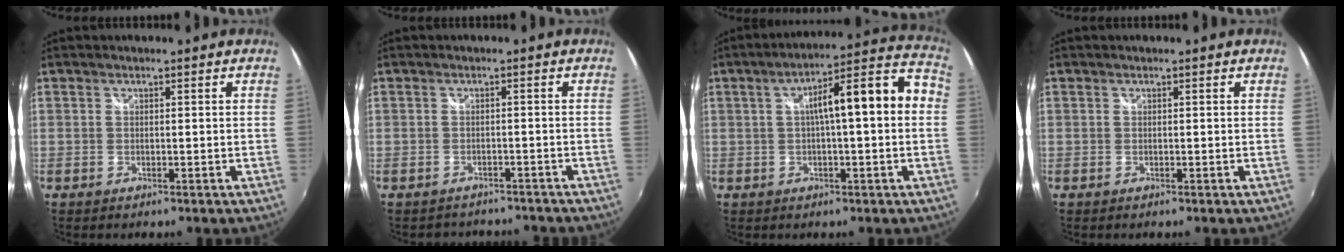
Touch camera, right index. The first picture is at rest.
{"total": 6.9, "force": [-6.2, 2.4, 1.8], "torque": [-0.040, -0.011, -0.077]}
{"total": 12.8, "force": [0.8, 1.8, 12.6], "torque": [-0.166, 0.049, 0.020]}
{"total": 0.0}